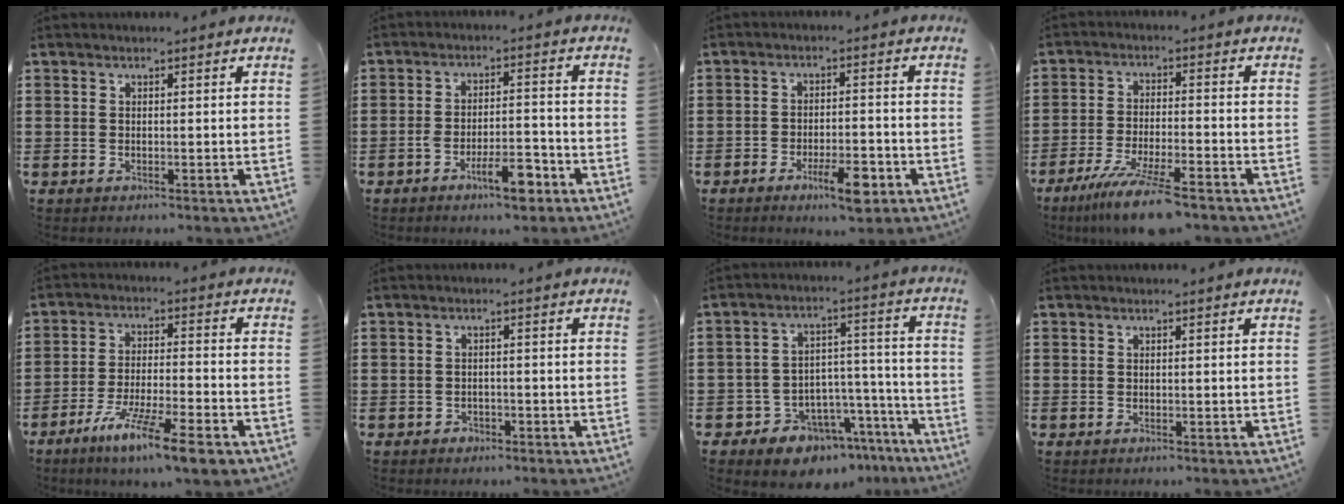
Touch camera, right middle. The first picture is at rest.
{"total": 7.0, "force": [-4.3, 2.2, 5.1], "torque": [-0.091, 0.008, -0.077]}
{"total": 4.7, "force": [-2.9, 1.4, 3.4], "torque": [-0.057, 0.006, -0.053]}
{"total": 9.0, "force": [-6.8, 0.7, 5.8], "torque": [-0.118, -0.011, -0.127]}
{"total": 10.0, "force": [-7.3, 0.9, 6.7], "torque": [-0.129, -0.003, -0.137]}
{"total": 1.1, "force": [-0.9, 0.7, 0.0], "torque": [-0.007, -0.001, -0.021]}
{"total": 8.0, "force": [-7.0, 3.7, 1.3], "torque": [-0.027, 0.030, -0.128]}
{"total": 0.0}